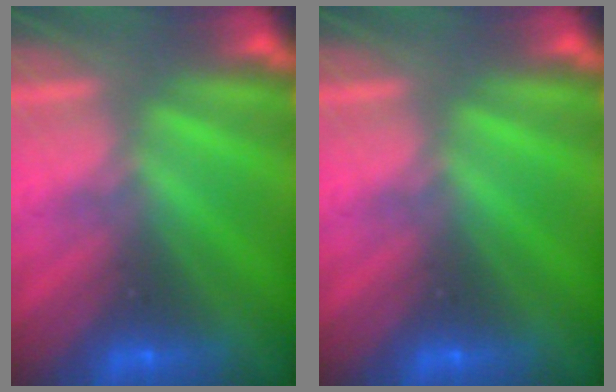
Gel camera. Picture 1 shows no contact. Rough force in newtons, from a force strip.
{"total": 0.0}